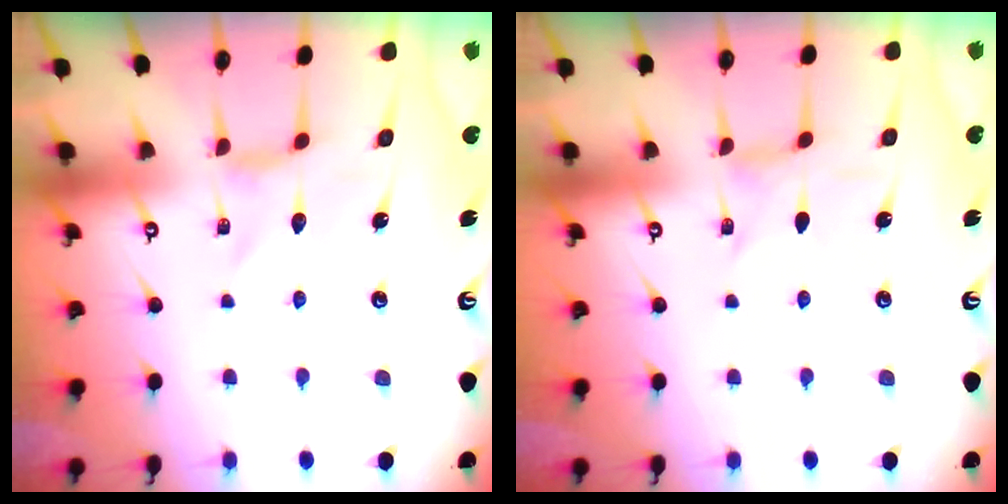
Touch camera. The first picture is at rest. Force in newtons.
{"total": 0.0}